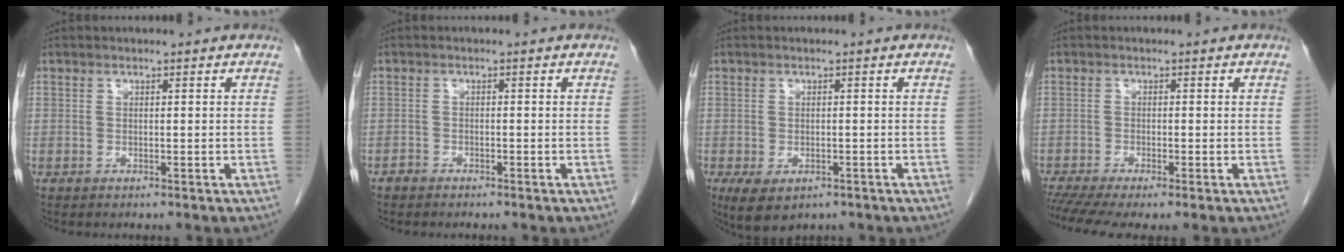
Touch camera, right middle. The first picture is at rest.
{"total": 1.0, "force": [-0.9, 0.5, 0.1], "torque": [-0.006, 0.002, -0.019]}
{"total": 5.4, "force": [-3.2, 2.9, 3.3], "torque": [-0.058, -0.009, -0.045]}
{"total": 5.6, "force": [-4.1, 0.7, 3.8], "torque": [-0.063, -0.009, -0.071]}